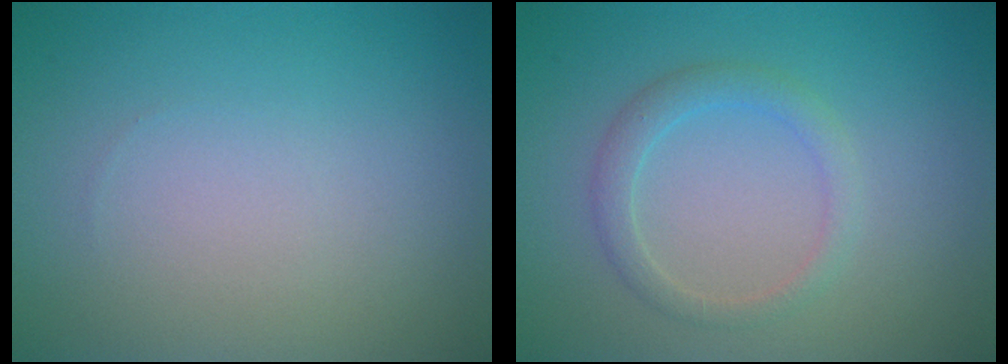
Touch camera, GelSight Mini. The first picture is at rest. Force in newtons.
{"total": 2.0, "press": 2.0, "slide": 0.3}